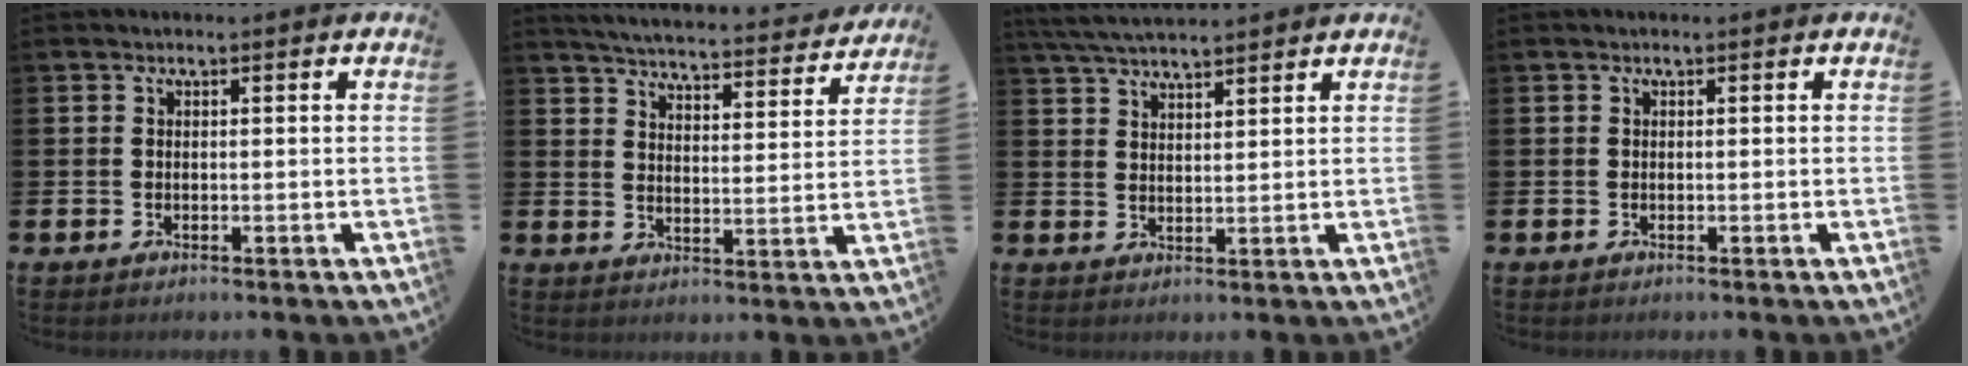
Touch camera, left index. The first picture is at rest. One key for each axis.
{"total": 5.1, "fx": 5.0, "fy": 0.3, "fz": 1.0, "tx": -0.035, "ty": -0.041, "tz": 0.082}
{"total": 4.7, "fx": 4.5, "fy": 0.3, "fz": 1.3, "tx": -0.041, "ty": -0.016, "tz": 0.083}
{"total": 0.0}